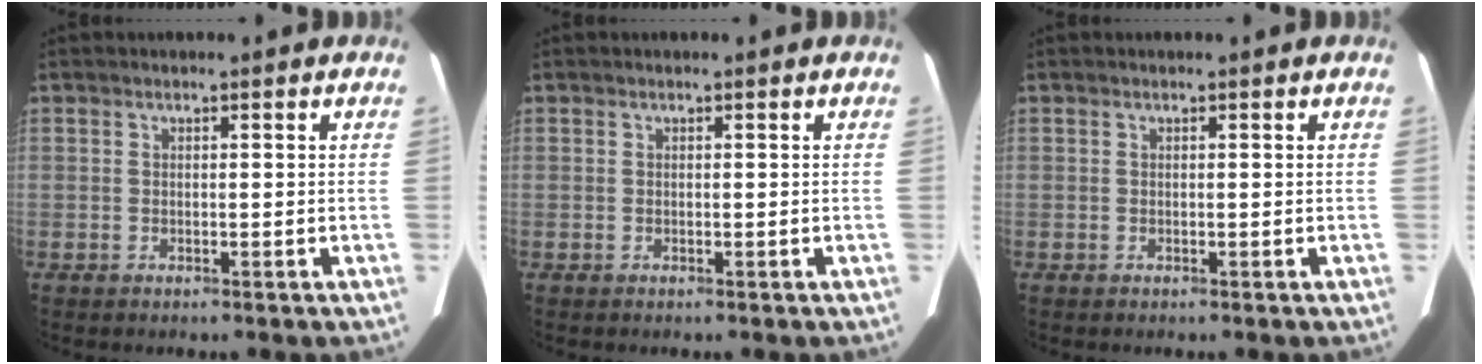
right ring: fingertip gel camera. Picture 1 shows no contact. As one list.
[{"total": 0.0}, {"total": 0.0}]